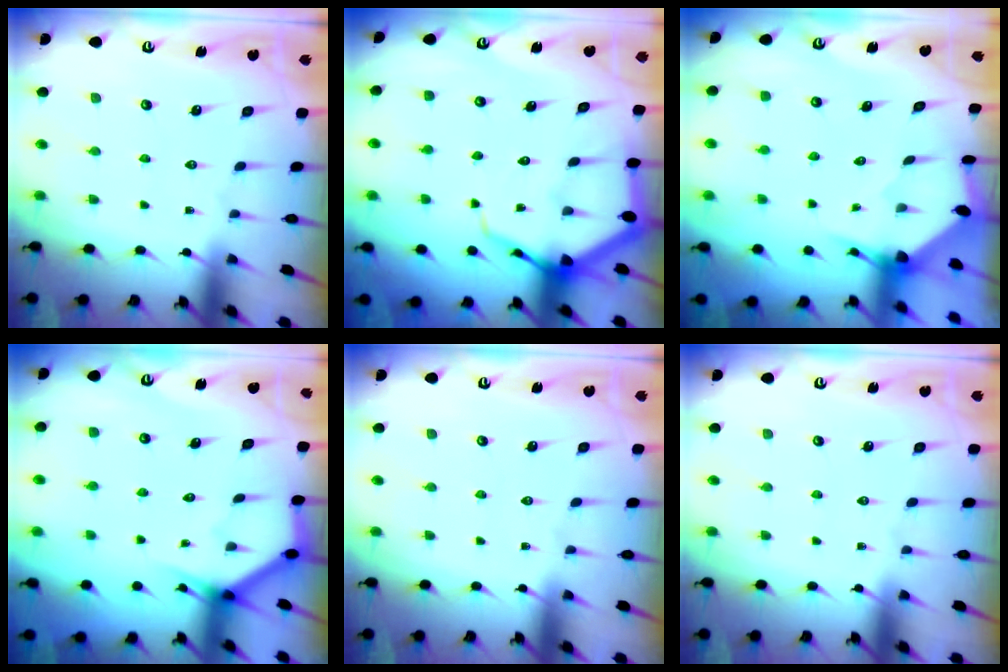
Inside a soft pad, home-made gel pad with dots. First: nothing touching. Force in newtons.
{"total": 6.9, "press": 6.9, "slide": 0.7}
{"total": 3.3, "press": 3.3, "slide": 0.3}
{"total": 3.8, "press": 3.8, "slide": 0.3}
{"total": 0.0}
{"total": 0.0}